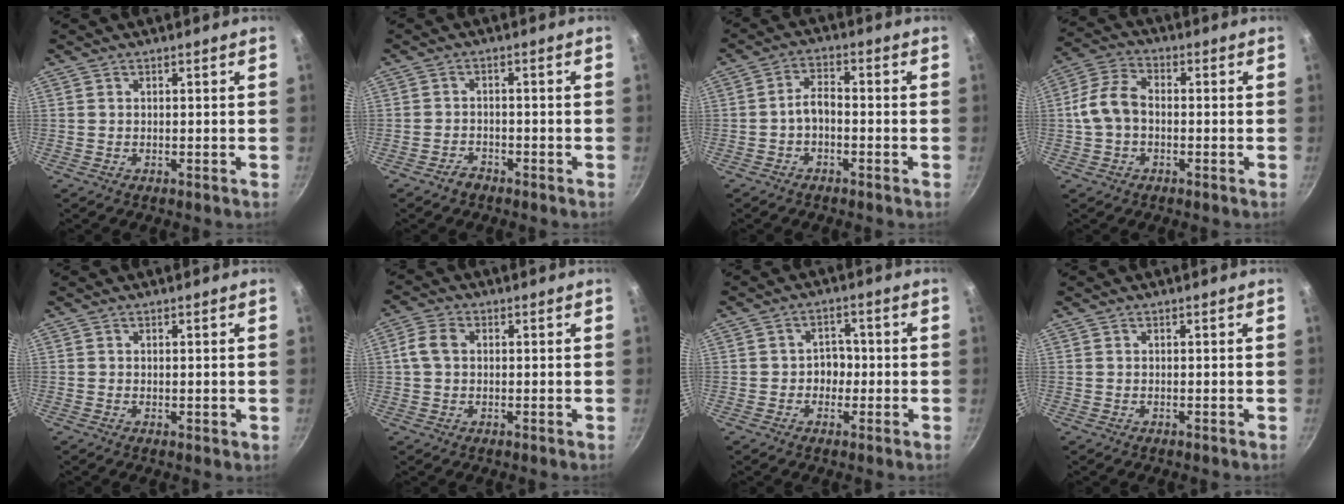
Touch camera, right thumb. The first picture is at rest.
{"total": 2.1, "force": [-1.8, 1.1, 0.5], "torque": [-0.009, 0.008, -0.032]}
{"total": 4.2, "force": [-1.2, 2.4, 3.2], "torque": [-0.051, 0.023, -0.030]}
{"total": 8.0, "force": [-0.7, 5.5, 5.8], "torque": [-0.115, 0.027, -0.023]}
{"total": 0.8, "force": [0.0, 0.3, 0.8], "torque": [-0.012, -0.006, 0.001]}
{"total": 4.7, "force": [0.6, 3.4, 3.2], "torque": [-0.068, 0.013, 0.009]}
{"total": 3.9, "force": [-0.6, 3.2, 2.1], "torque": [-0.003, 0.011, -0.019]}
{"total": 0.0}